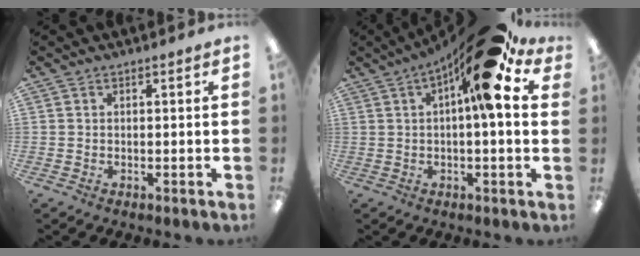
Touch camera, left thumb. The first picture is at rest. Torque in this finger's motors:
{"motor_torque": [0.27, 0.88, 1.42, -1.36, 0.41]}